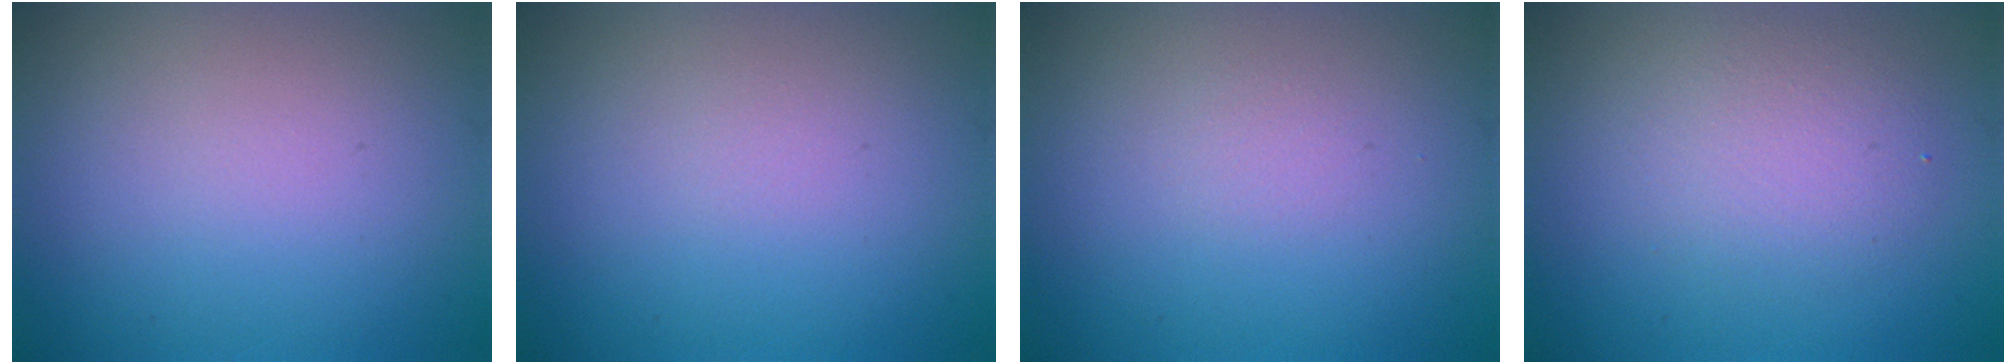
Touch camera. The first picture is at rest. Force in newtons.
{"total": 0.0}
{"total": 0.5, "press": 0.5, "slide": 0.1}
{"total": 2.9, "press": 2.8, "slide": 0.3}